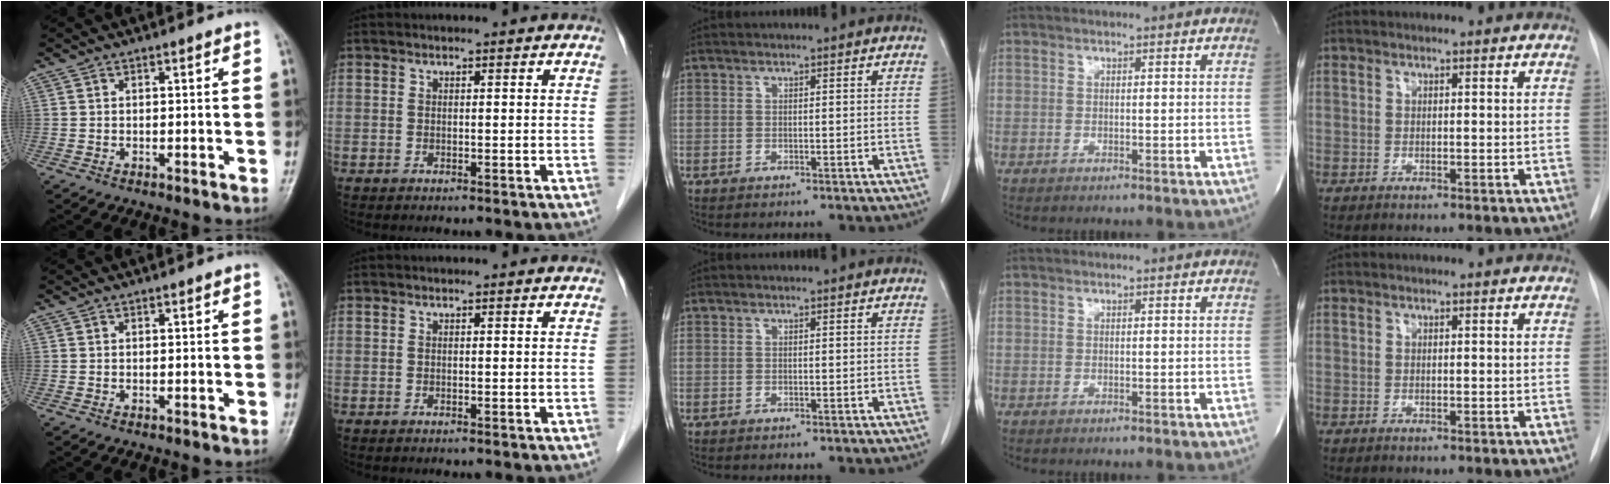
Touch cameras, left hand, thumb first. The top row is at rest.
{}